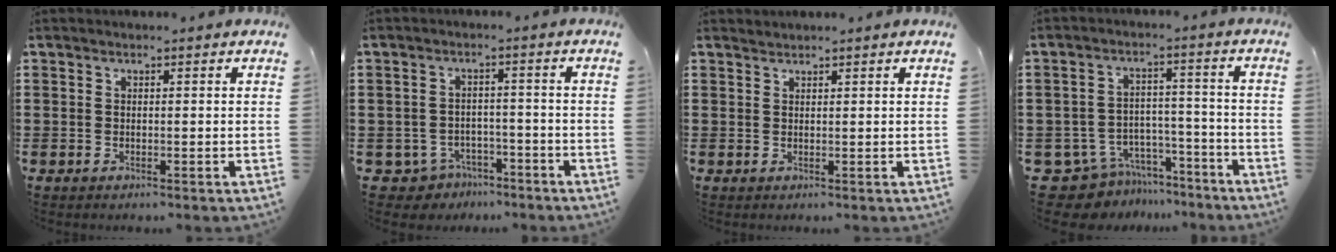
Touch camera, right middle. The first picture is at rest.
{"total": 3.6, "force": [-3.3, 1.5, 0.3], "torque": [-0.030, -0.001, -0.075]}
{"total": 0.6, "force": [0.6, 0.1, -0.1], "torque": [0.000, 0.000, 0.013]}
{"total": 8.0, "force": [-7.4, 2.8, 1.1], "torque": [-0.038, 0.021, -0.147]}